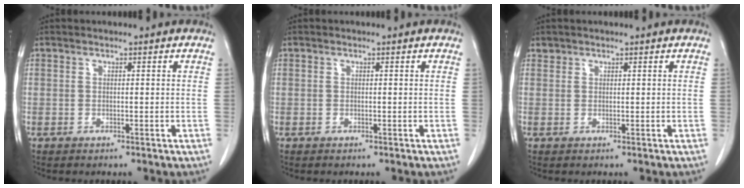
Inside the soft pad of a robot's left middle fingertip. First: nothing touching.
{"total": 0.0}
{"total": 0.6, "force": [0.5, 0.3, -0.1], "torque": [0.000, 0.005, 0.010]}